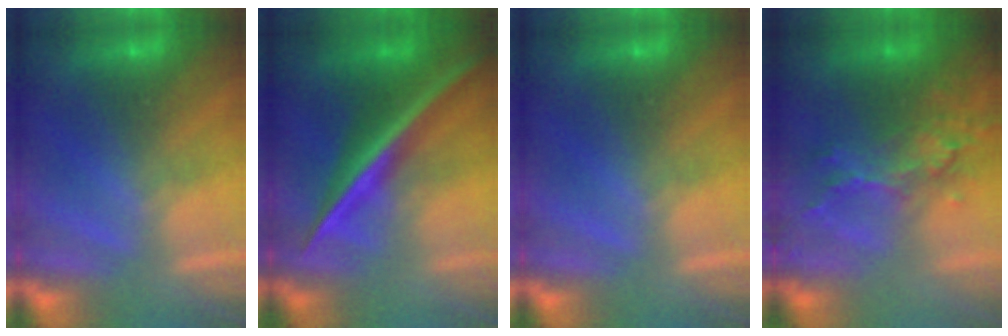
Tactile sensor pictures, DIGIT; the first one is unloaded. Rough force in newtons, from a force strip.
{"total": 2.7}
{"total": 0.0}
{"total": 6.4}